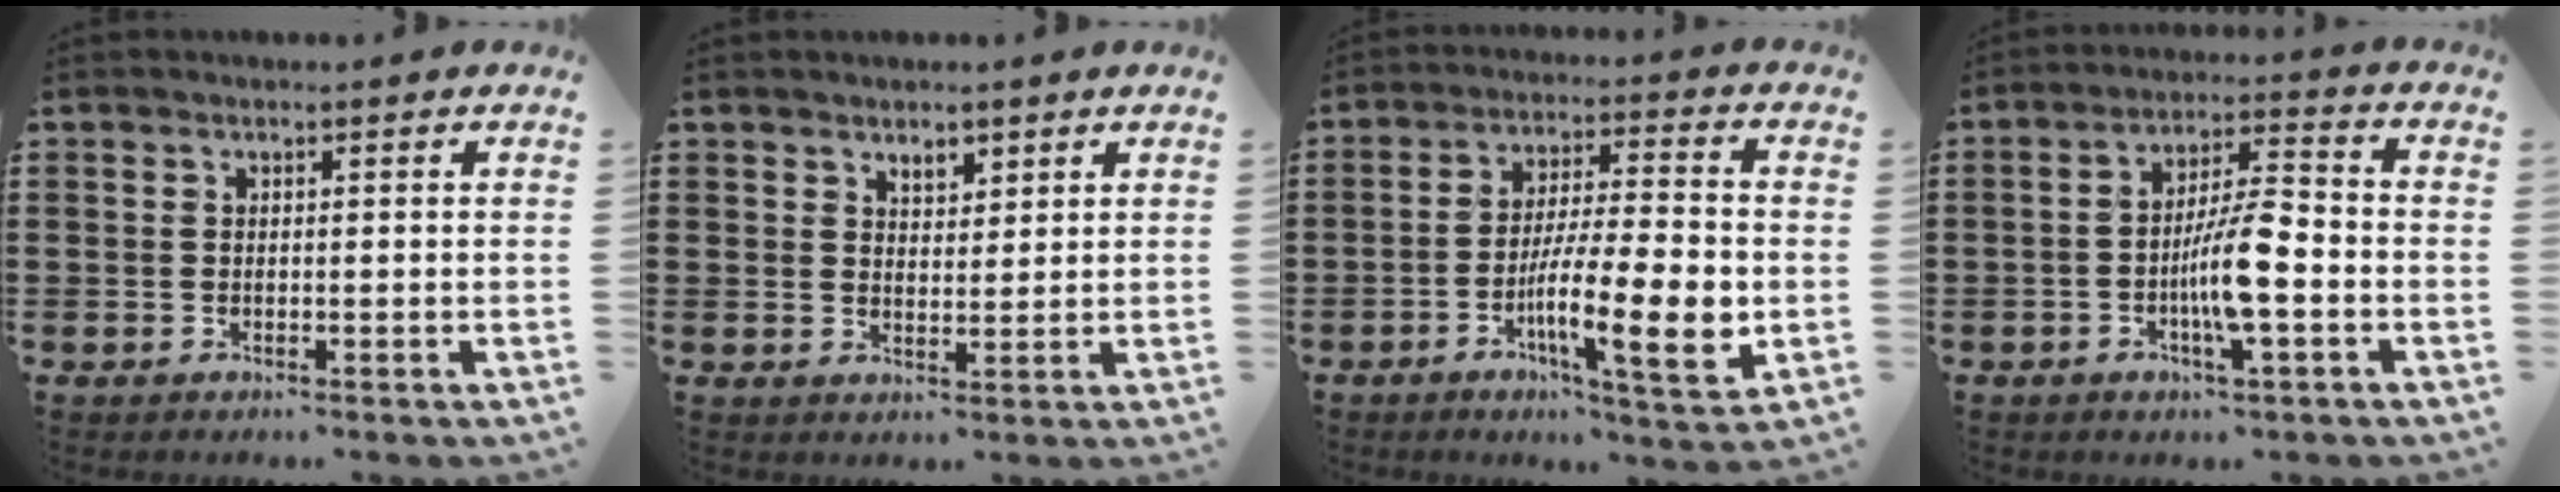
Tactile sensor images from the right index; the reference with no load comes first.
{"total": 2.5, "force": [2.0, 1.2, 0.7], "torque": [-0.011, 0.001, 0.035]}
{"total": 13.0, "force": [-3.4, 2.1, 12.3], "torque": [-0.223, -0.016, -0.065]}
{"total": 8.2, "force": [-2.3, 1.7, 7.7], "torque": [-0.149, -0.001, -0.046]}